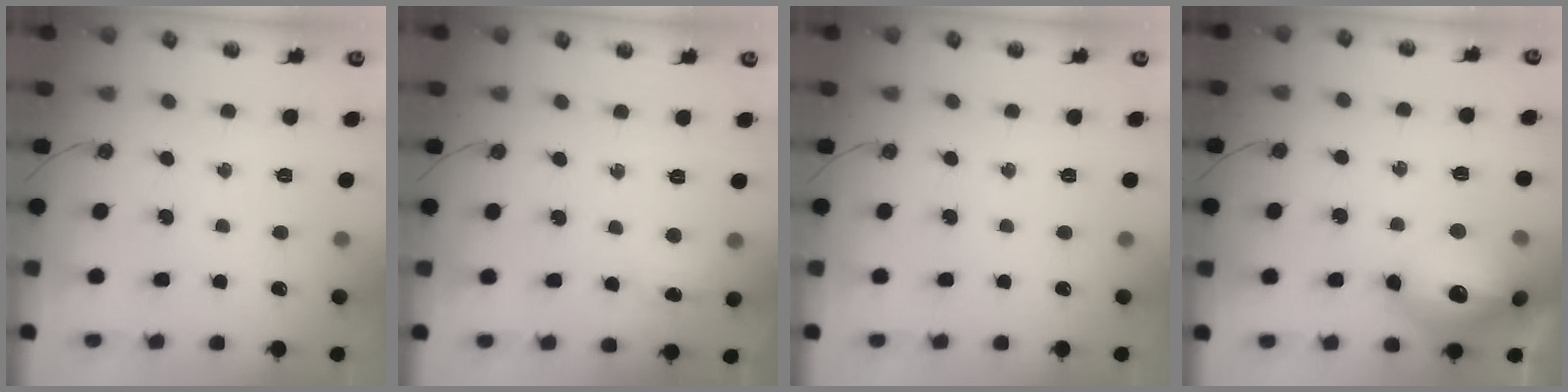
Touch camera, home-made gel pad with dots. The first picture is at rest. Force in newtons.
{"total": 5.8, "press": 5.7, "slide": 0.7}
{"total": 0.0}
{"total": 18.4, "press": 18.4, "slide": 1.4}